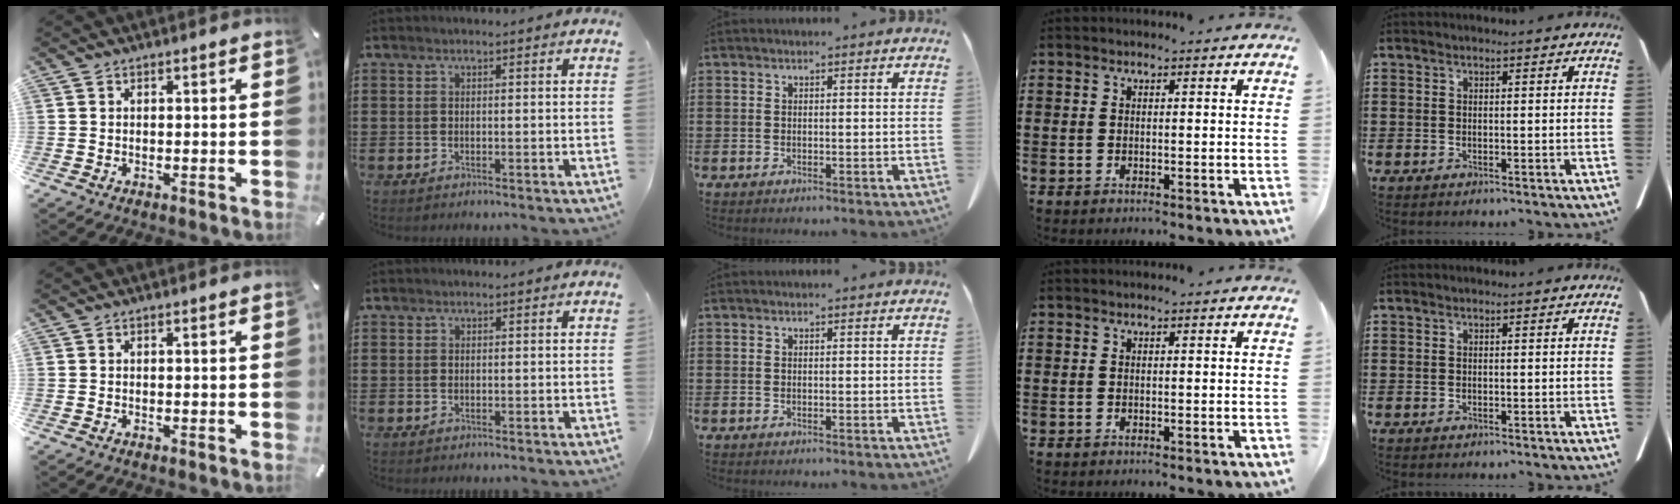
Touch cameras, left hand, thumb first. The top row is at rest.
{}